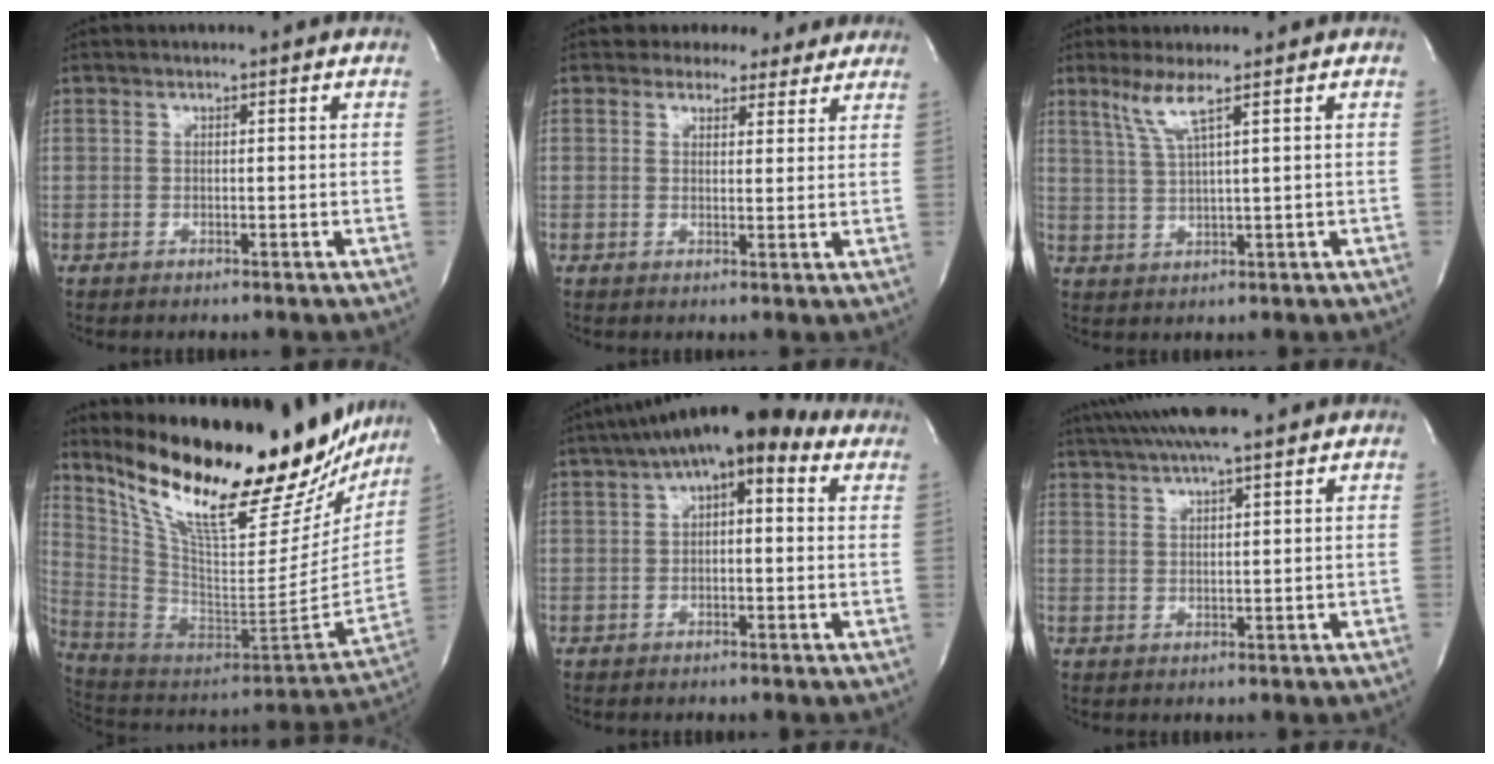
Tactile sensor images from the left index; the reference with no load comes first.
{"total": 7.6, "force": [6.7, 3.6, 0.4], "torque": [0.015, 0.009, 0.061]}
{"total": 4.3, "force": [2.6, -0.6, 3.4], "torque": [-0.080, -0.001, 0.058]}
{"total": 31.6, "force": [24.4, 7.8, 18.5], "torque": [-0.309, -0.051, 0.365]}
{"total": 13.9, "force": [7.4, 4.8, 10.7], "torque": [-0.170, 0.051, 0.107]}
{"total": 10.4, "force": [8.8, -0.1, 5.5], "torque": [-0.103, 0.028, 0.132]}